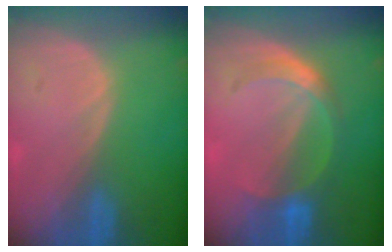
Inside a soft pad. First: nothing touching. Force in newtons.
{"total": 5.3, "press": 5.2, "slide": 1.2}